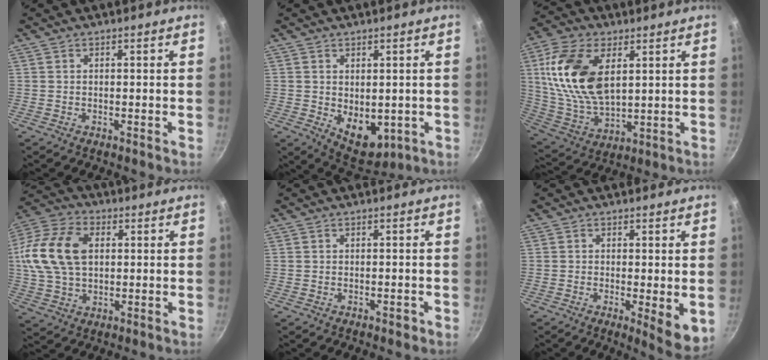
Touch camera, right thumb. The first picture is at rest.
{"total": 8.2, "force": [-0.8, 5.5, 6.0], "torque": [-0.064, -0.016, 0.008]}
{"total": 18.7, "force": [5.1, 10.7, 14.5], "torque": [-0.272, -0.013, 0.110]}
{"total": 17.2, "force": [2.6, 11.5, 12.5], "torque": [-0.233, 0.018, 0.039]}
{"total": 1.0, "force": [-0.5, 0.5, 0.7], "torque": [-0.007, 0.007, -0.005]}
{"total": 6.5, "force": [-0.7, 2.0, 6.2], "torque": [-0.081, -0.018, -0.007]}